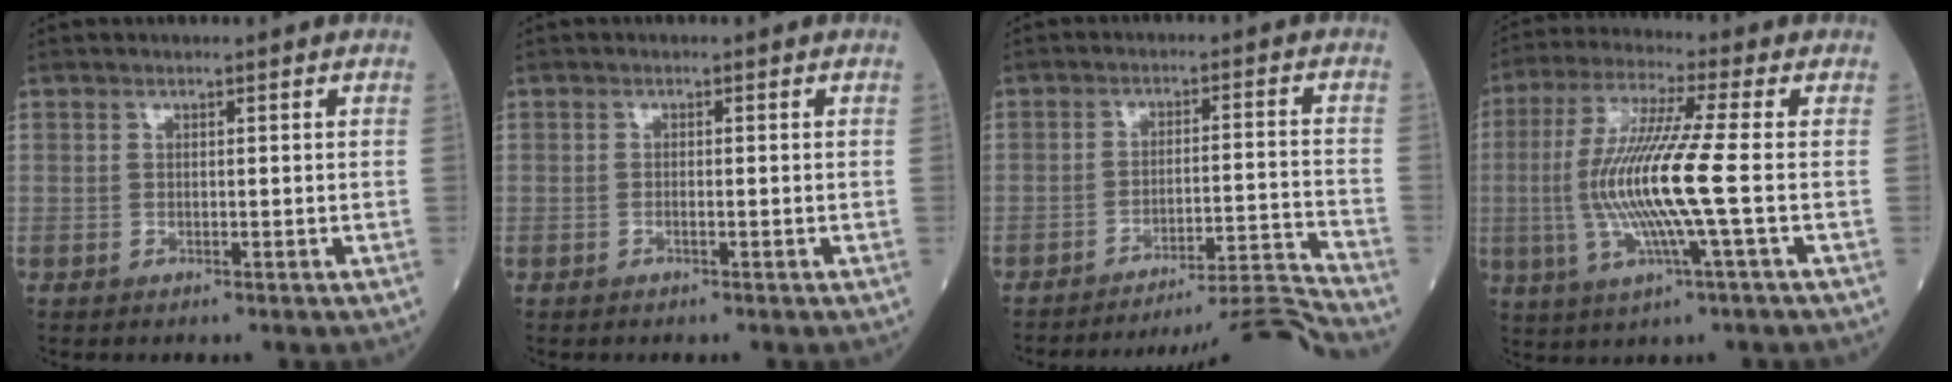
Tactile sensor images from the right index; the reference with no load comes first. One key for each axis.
{"total": 0.5, "fx": -0.3, "fy": 0.0, "fz": 0.4, "tx": -0.009, "ty": 0.000, "tz": -0.006}
{"total": 12.0, "fx": -11.3, "fy": -3.9, "fz": 0.3, "tx": 0.018, "ty": 0.014, "tz": -0.172}
{"total": 12.8, "fx": -1.4, "fy": -0.4, "fz": 12.7, "tx": -0.266, "ty": -0.001, "tz": -0.036}